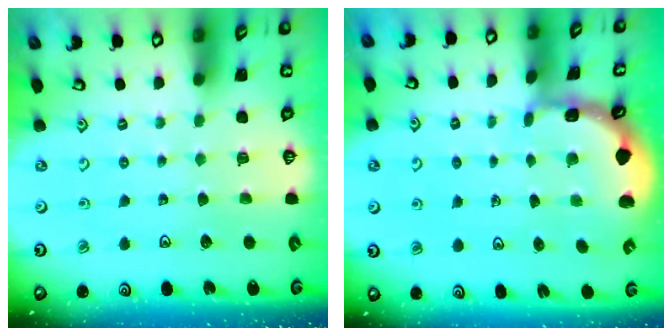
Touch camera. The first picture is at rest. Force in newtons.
{"total": 1.4, "press": 1.4, "slide": 0.1}